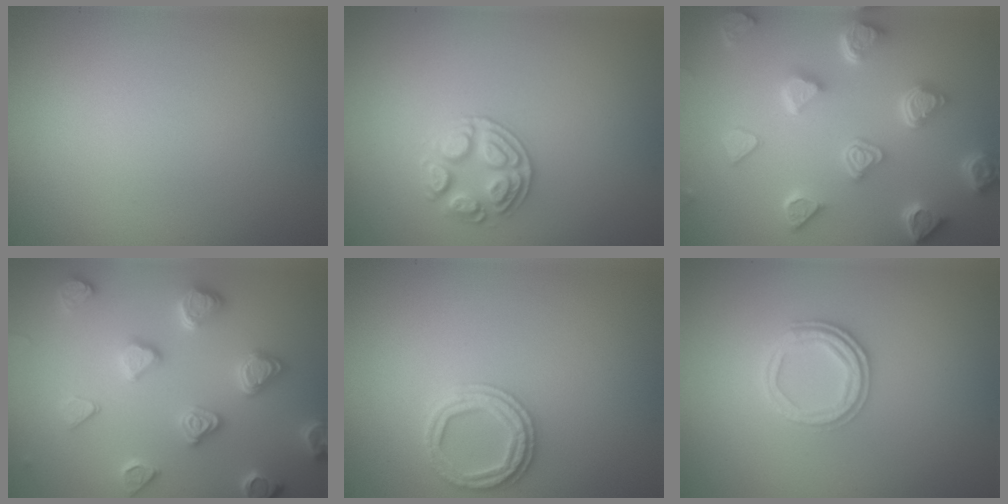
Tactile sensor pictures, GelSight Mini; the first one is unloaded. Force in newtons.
{"total": 2.8, "press": 2.7, "slide": 0.7}
{"total": 6.7, "press": 5.3, "slide": 4.1}
{"total": 4.5, "press": 4.2, "slide": 1.5}
{"total": 2.4, "press": 2.4, "slide": 0.1}
{"total": 2.5, "press": 2.4, "slide": 0.6}